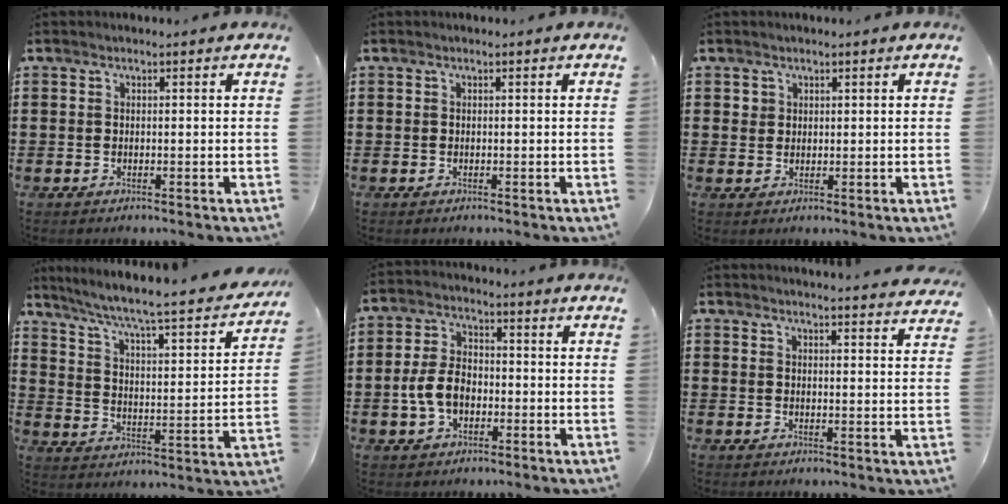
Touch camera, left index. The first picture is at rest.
{"total": 0.0}
{"total": 1.4, "force": [0.9, 1.2, 0.1], "torque": [0.003, 0.000, 0.016]}
{"total": 5.4, "force": [4.3, 0.1, 3.2], "torque": [-0.083, -0.042, 0.061]}
{"total": 6.5, "force": [-1.6, 4.1, 4.7], "torque": [-0.113, 0.005, -0.035]}
{"total": 3.0, "force": [3.0, -0.6, 0.1], "torque": [-0.005, -0.019, 0.053]}